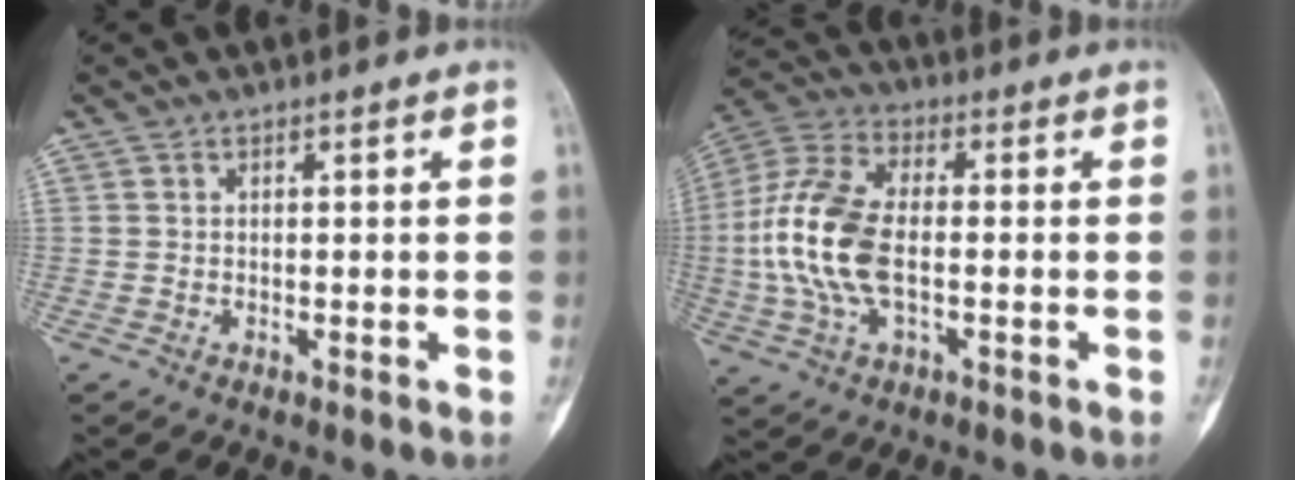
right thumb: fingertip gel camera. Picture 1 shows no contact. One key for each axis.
{"total": 14.9, "fx": -1.4, "fy": 7.8, "fz": 12.7, "tx": -0.276, "ty": 0.020, "tz": -0.029}